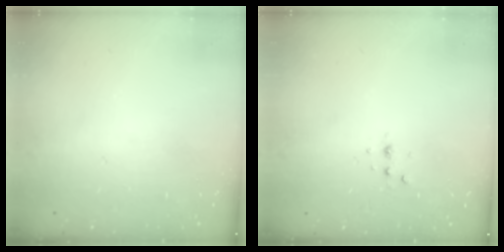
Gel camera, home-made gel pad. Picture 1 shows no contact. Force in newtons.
{"total": 2.8, "press": 2.8, "slide": 0.7}